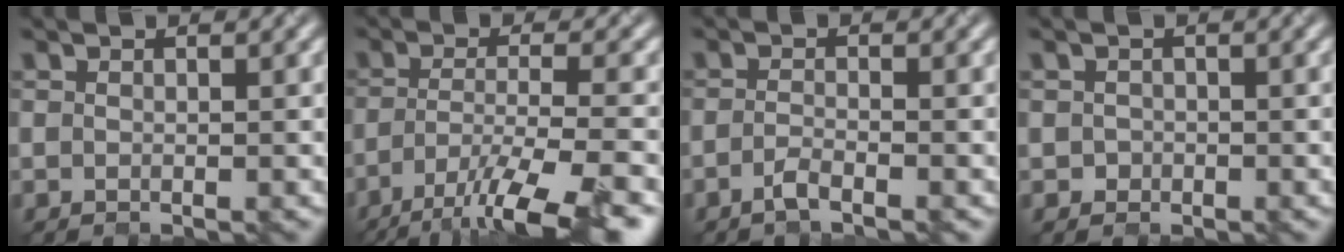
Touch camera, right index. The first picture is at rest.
{"total": 9.6, "force": [-6.1, 2.1, 7.1], "torque": [-0.119, -0.015, -0.101]}
{"total": 1.6, "force": [-1.1, 0.3, 1.1], "torque": [-0.022, 0.001, -0.027]}
{"total": 0.8, "force": [-0.2, 0.8, -0.2], "torque": [0.006, -0.005, -0.005]}